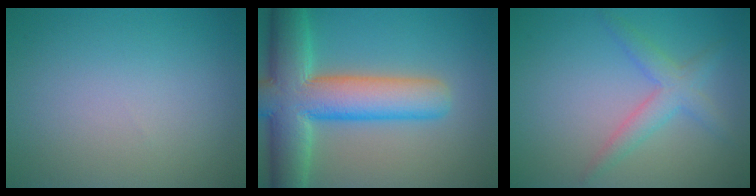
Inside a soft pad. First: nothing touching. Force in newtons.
{"total": 10.8, "press": 10.8, "slide": 0.6}
{"total": 2.9, "press": 2.9, "slide": 0.1}